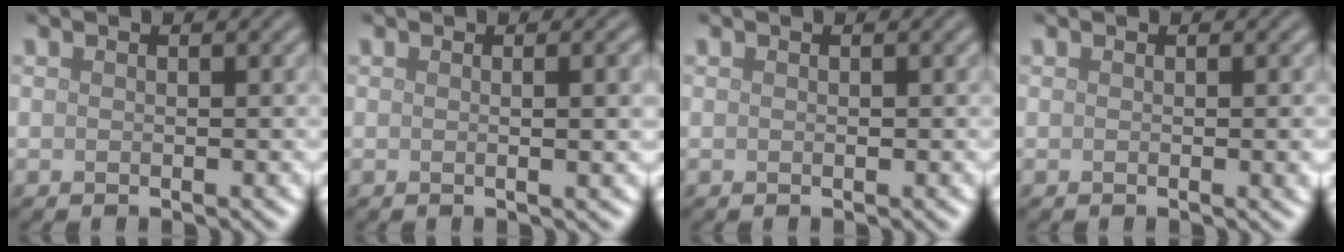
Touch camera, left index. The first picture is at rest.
{"total": 2.5, "force": [0.2, 0.7, 2.4], "torque": [-0.026, 0.003, 0.000]}
{"total": 0.0}
{"total": 1.4, "force": [0.0, 0.3, 1.3], "torque": [-0.013, 0.000, -0.001]}